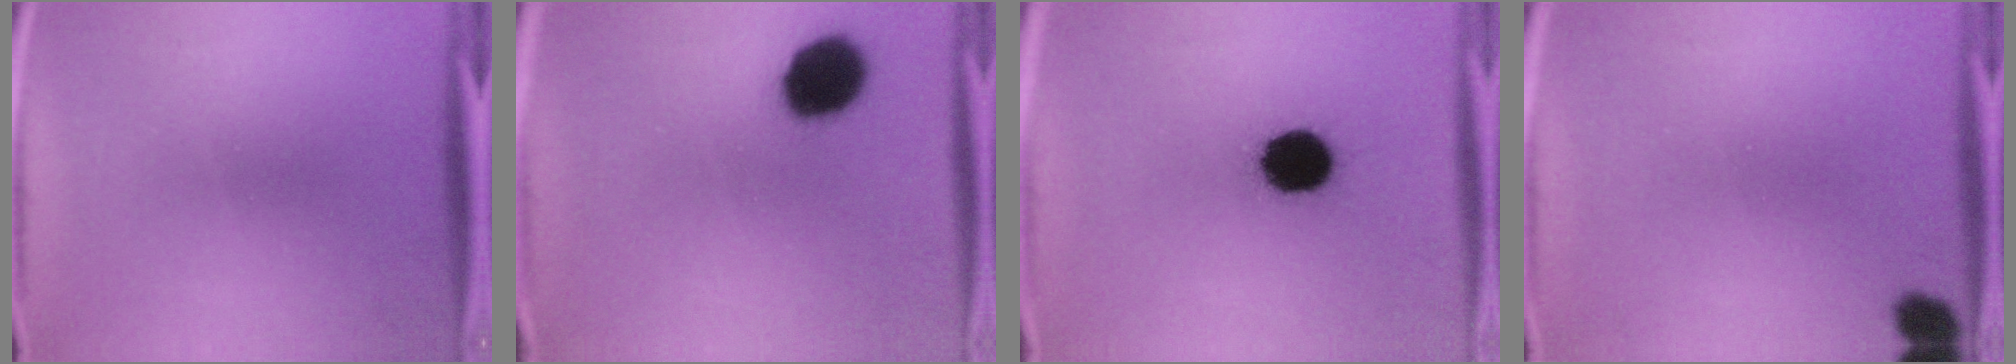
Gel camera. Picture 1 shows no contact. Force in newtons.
{"total": 12.6}
{"total": 12.6}
{"total": 4.4}